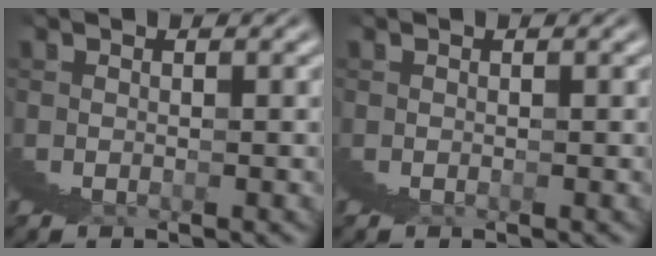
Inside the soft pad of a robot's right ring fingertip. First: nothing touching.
{"total": 0.0}